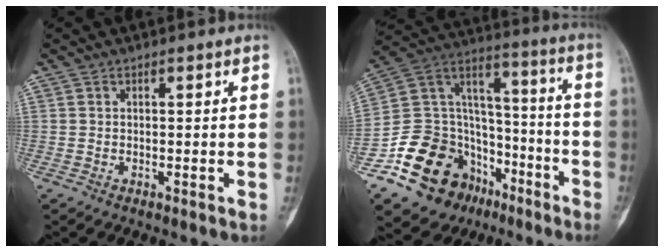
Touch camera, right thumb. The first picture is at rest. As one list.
[{"total": 24.4, "force": [-13.1, 17.3, 11.2], "torque": [-0.166, 0.126, -0.207]}]